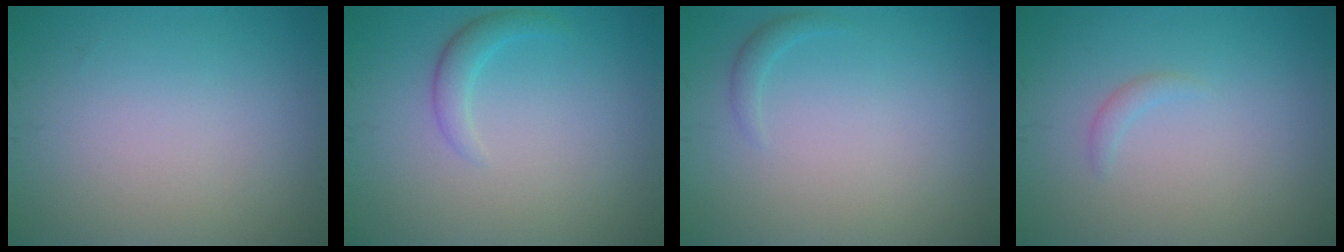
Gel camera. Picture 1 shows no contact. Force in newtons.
{"total": 1.8, "press": 1.8, "slide": 0.1}
{"total": 0.9, "press": 0.9, "slide": 0.0}
{"total": 0.8, "press": 0.8, "slide": 0.1}